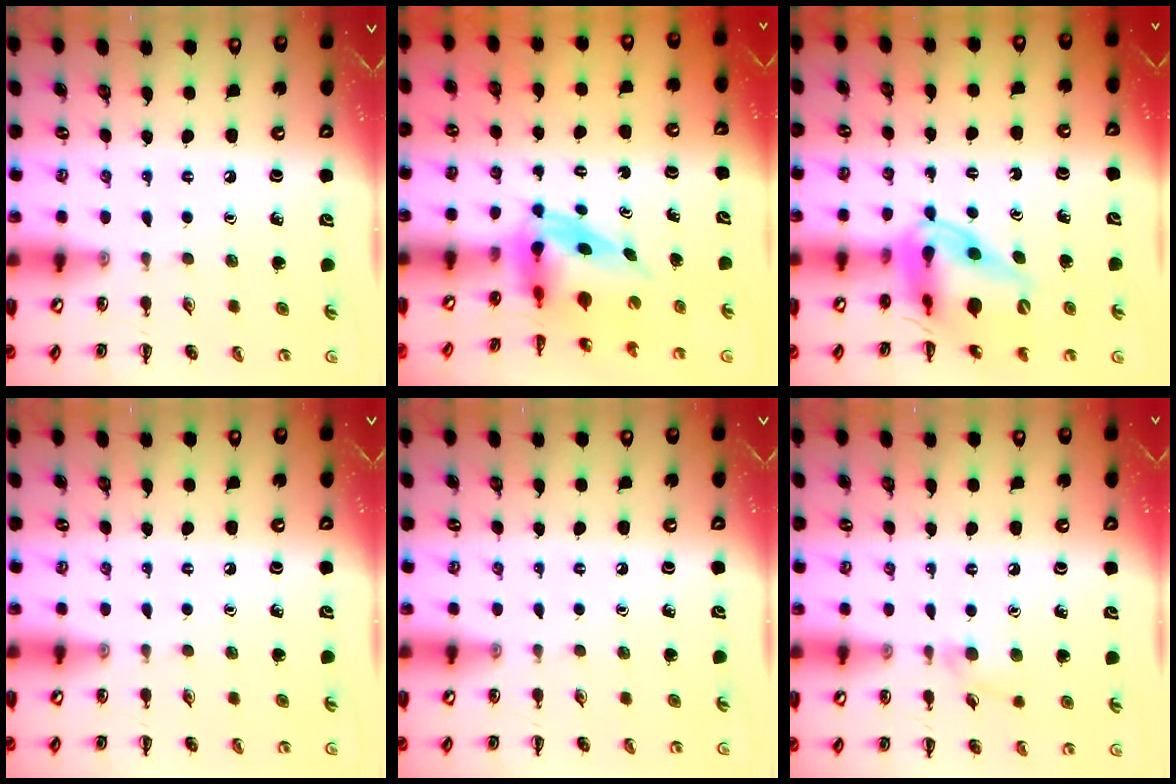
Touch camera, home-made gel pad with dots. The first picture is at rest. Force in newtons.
{"total": 3.9, "press": 3.8, "slide": 1.0}
{"total": 14.0, "press": 13.4, "slide": 4.0}
{"total": 0.0}
{"total": 0.0}
{"total": 5.2, "press": 4.9, "slide": 1.9}